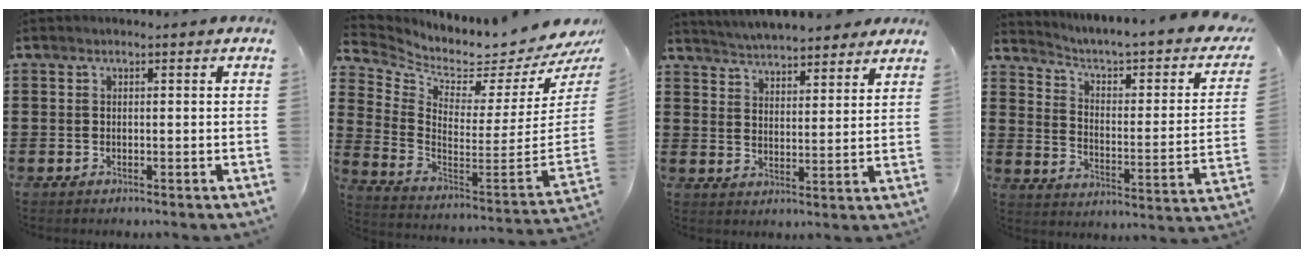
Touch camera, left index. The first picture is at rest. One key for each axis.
{"total": 2.5, "fx": 2.1, "fy": 0.7, "fz": 1.1, "tx": -0.044, "ty": -0.056, "tz": 0.023}
{"total": 4.6, "fx": 4.6, "fy": 0.3, "fz": 0.3, "tx": -0.026, "ty": -0.024, "tz": 0.082}
{"total": 3.4, "fx": 2.2, "fy": 0.7, "fz": 2.5, "tx": -0.064, "ty": -0.029, "tz": 0.026}